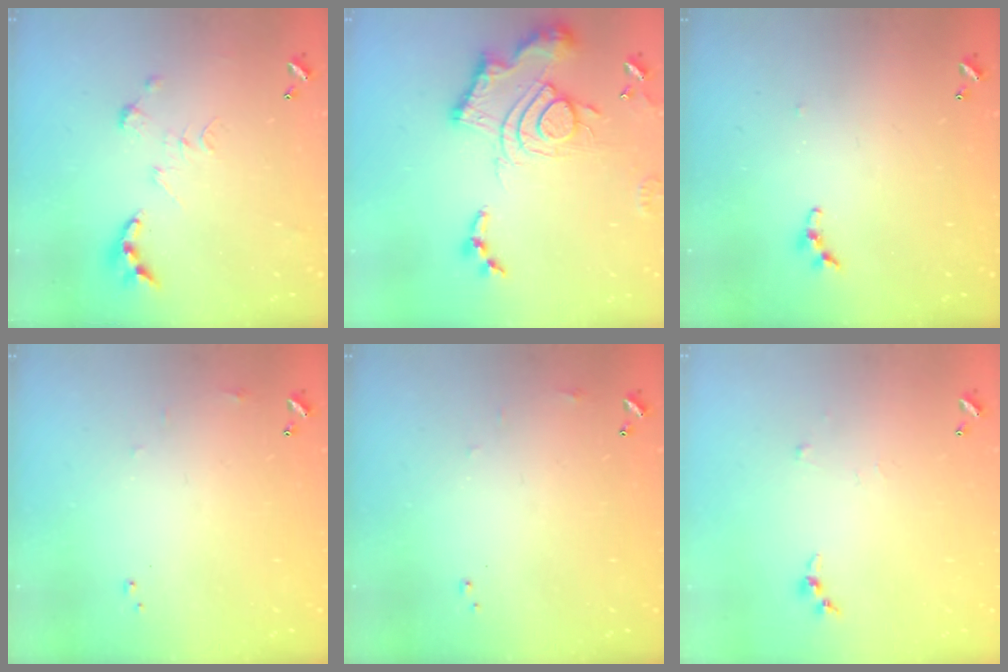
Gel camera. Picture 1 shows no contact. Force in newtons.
{"total": 18.1, "press": 18.0, "slide": 1.5}
{"total": 4.6, "press": 4.6, "slide": 0.6}
{"total": 7.1, "press": 7.1, "slide": 0.8}
{"total": 7.1, "press": 7.1, "slide": 0.8}
{"total": 4.6, "press": 4.5, "slide": 0.6}